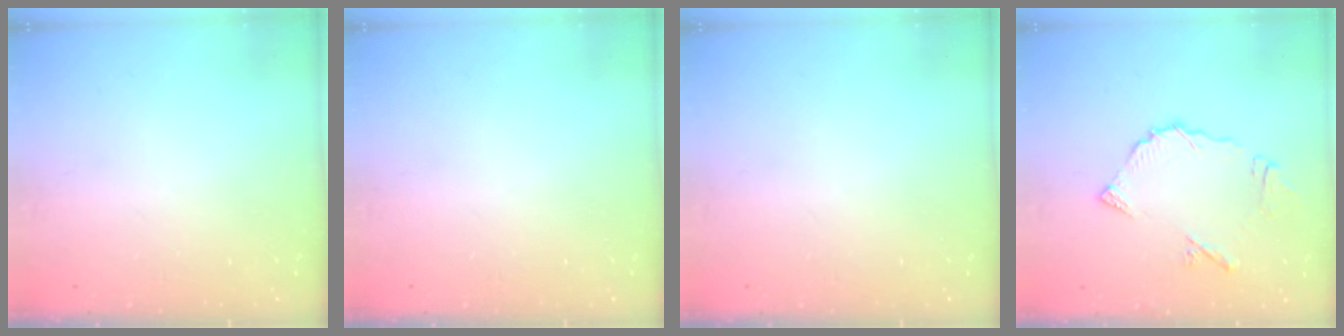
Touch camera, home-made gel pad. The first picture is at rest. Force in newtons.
{"total": 0.0}
{"total": 0.0}
{"total": 10.0, "press": 10.0, "slide": 0.8}